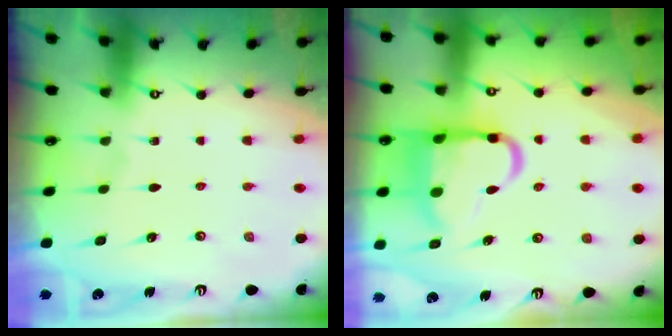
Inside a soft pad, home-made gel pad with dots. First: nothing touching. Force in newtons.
{"total": 14.8, "press": 14.7, "slide": 1.7}